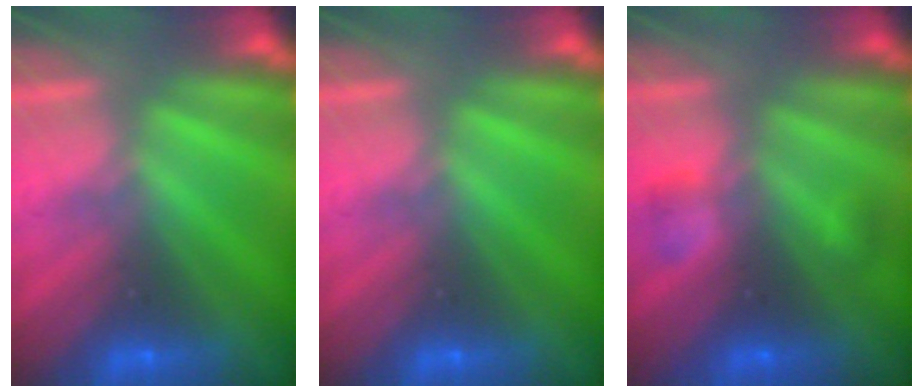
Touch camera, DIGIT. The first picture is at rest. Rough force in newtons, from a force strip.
{"total": 0.0}
{"total": 2.0}